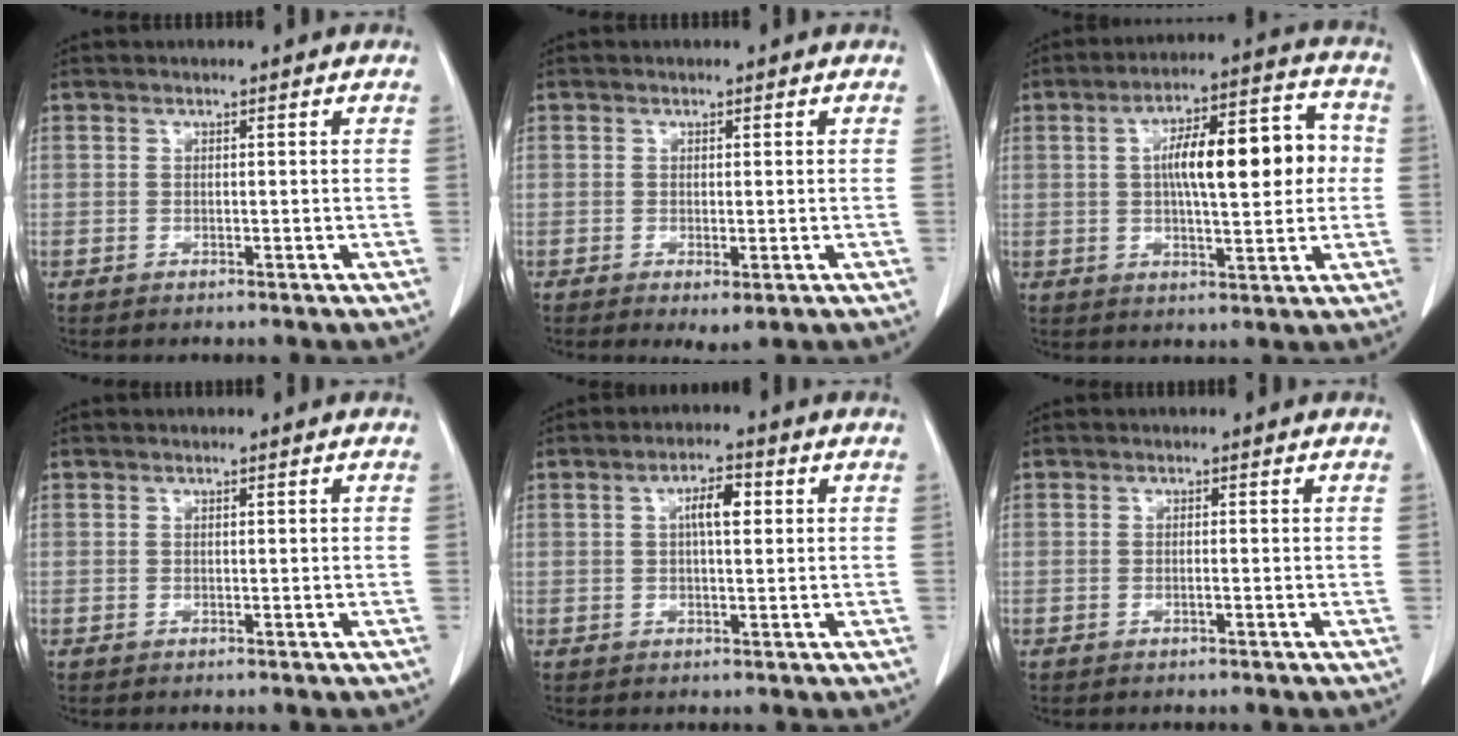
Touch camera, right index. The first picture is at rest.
{"total": 2.2, "force": [-0.8, 0.6, 1.9], "torque": [-0.026, -0.007, -0.008]}
{"total": 14.2, "force": [1.3, 4.0, 13.6], "torque": [-0.209, 0.040, 0.020]}
{"total": 0.0}
{"total": 4.2, "force": [1.0, 1.3, 3.8], "torque": [-0.068, 0.009, 0.015]}
{"total": 0.6, "force": [-0.2, 0.0, 0.6], "torque": [-0.012, 0.000, -0.002]}